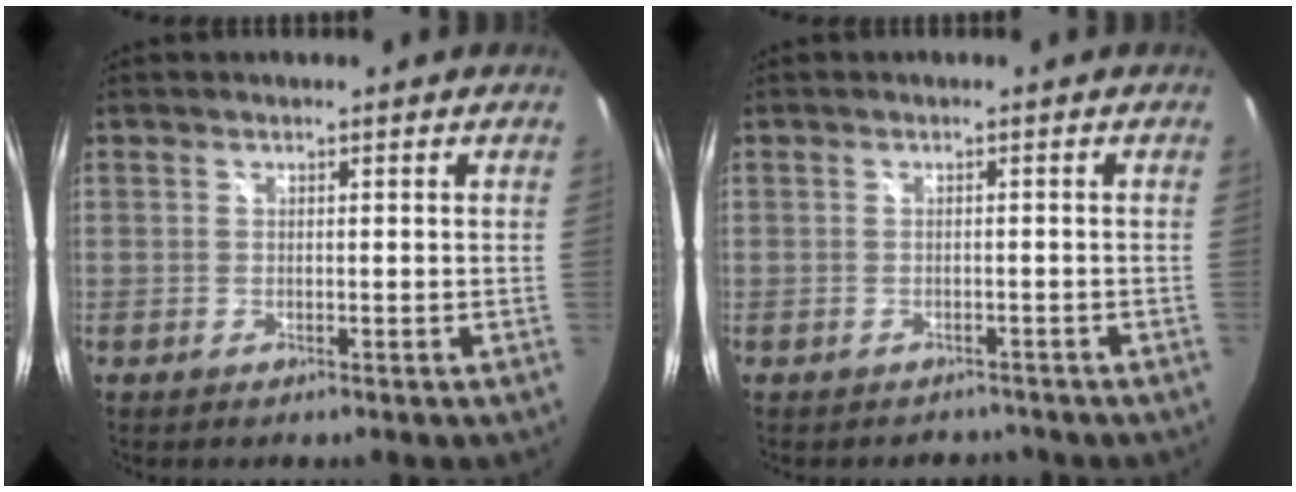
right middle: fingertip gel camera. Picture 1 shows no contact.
{"total": 2.9, "force": [-2.6, 1.3, 0.3], "torque": [-0.003, -0.003, -0.032]}